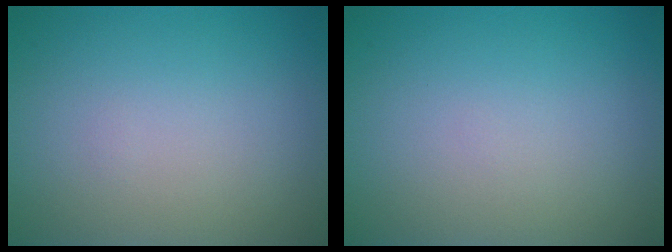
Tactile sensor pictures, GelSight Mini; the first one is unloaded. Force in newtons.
{"total": 0.0}